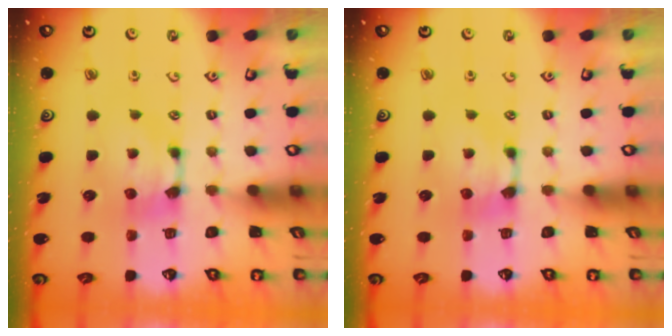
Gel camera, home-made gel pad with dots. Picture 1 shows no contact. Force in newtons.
{"total": 0.0}